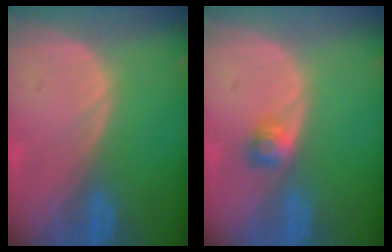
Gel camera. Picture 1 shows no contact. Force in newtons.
{"total": 2.6, "press": 2.3, "slide": 1.1}